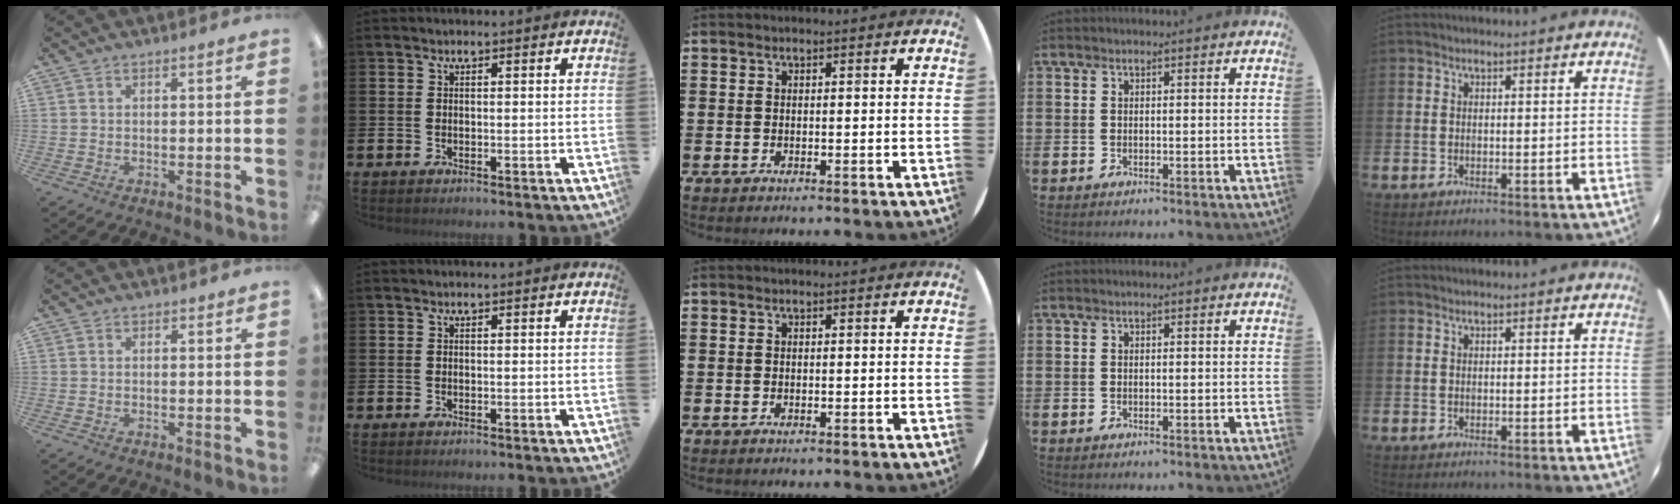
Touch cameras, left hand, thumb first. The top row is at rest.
{}